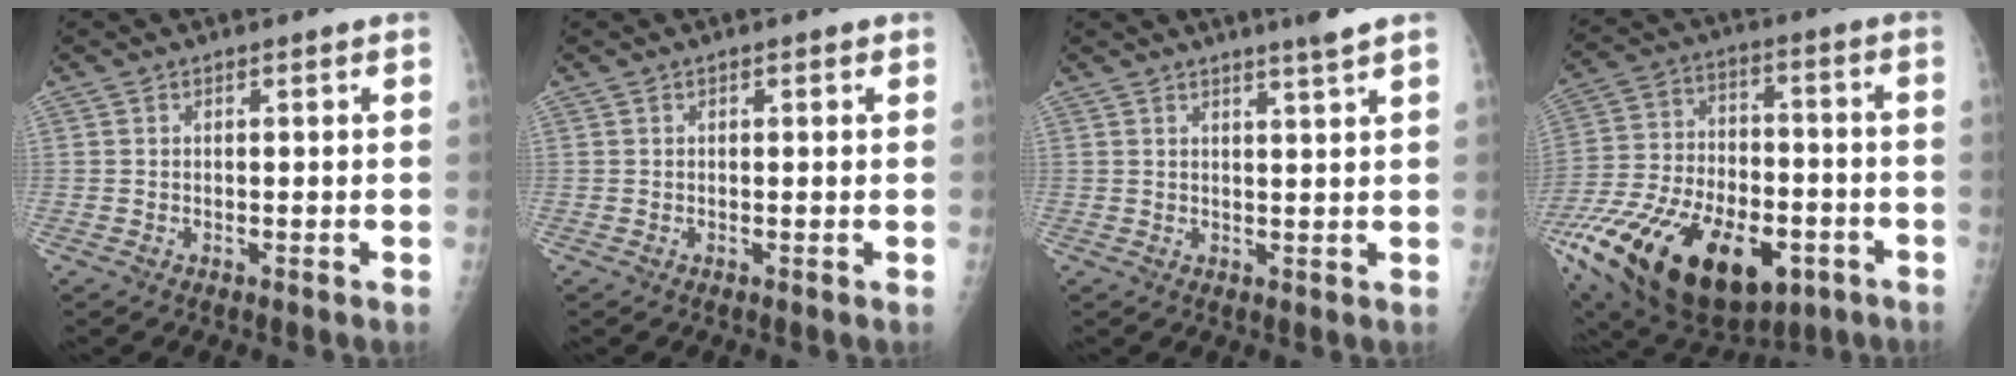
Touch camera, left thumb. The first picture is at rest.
{"total": 0.9, "force": [0.4, 0.4, 0.8], "torque": [-0.010, 0.001, 0.004]}
{"total": 3.5, "force": [2.6, -0.7, 2.2], "torque": [-0.035, -0.018, 0.042]}
{"total": 33.3, "force": [-15.6, 17.9, 23.4], "torque": [-0.460, 0.010, -0.253]}